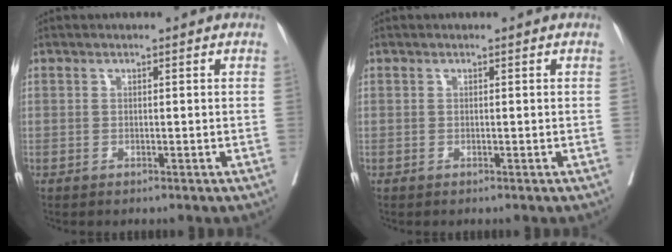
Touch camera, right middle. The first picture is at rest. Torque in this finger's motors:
{"motor_torque": [0.38, -0.23, 0.05, 0.01]}